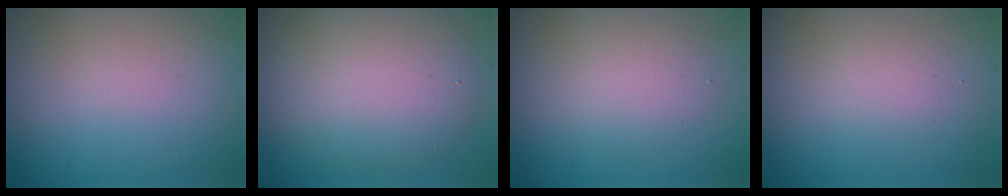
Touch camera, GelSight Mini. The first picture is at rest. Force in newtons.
{"total": 7.6, "press": 7.6, "slide": 0.6}
{"total": 2.8, "press": 2.8, "slide": 0.2}
{"total": 1.5, "press": 1.5, "slide": 0.1}